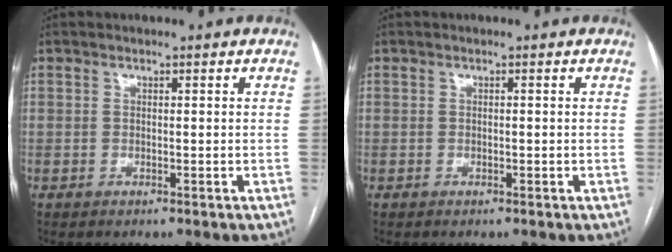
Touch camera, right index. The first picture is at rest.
{"total": 0.0}